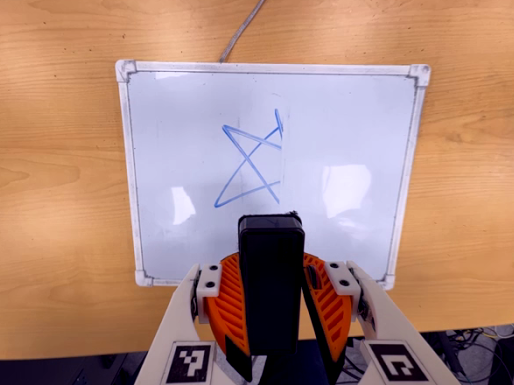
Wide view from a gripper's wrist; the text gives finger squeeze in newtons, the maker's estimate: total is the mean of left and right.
{"total": 8.8, "left": 8.1, "right": 9.4}